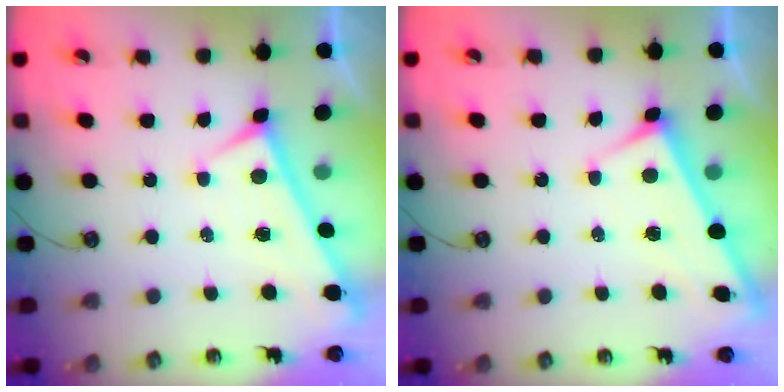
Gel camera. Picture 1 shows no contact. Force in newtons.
{"total": 2.6, "press": 2.6, "slide": 0.4}